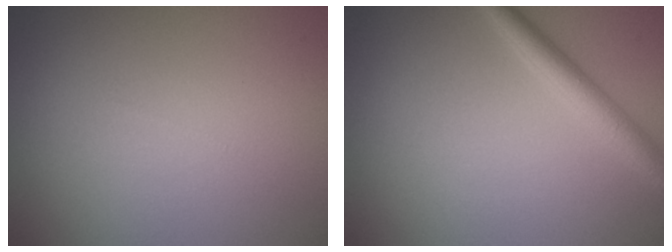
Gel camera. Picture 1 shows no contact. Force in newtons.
{"total": 2.6, "press": 2.6, "slide": 0.1}